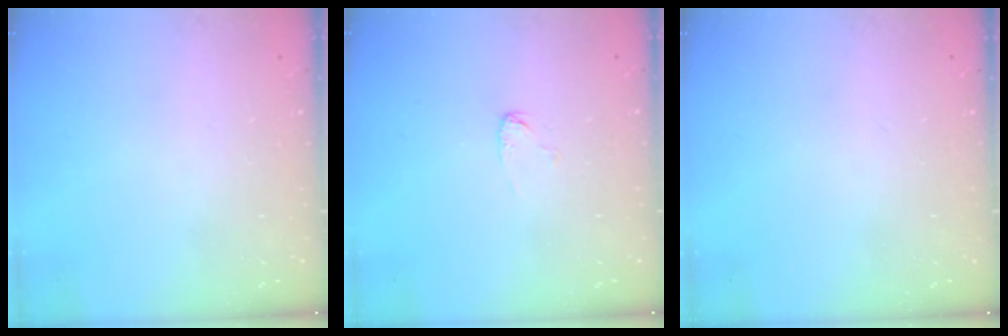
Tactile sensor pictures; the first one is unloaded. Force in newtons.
{"total": 2.6, "press": 2.6, "slide": 0.1}
{"total": 0.0}